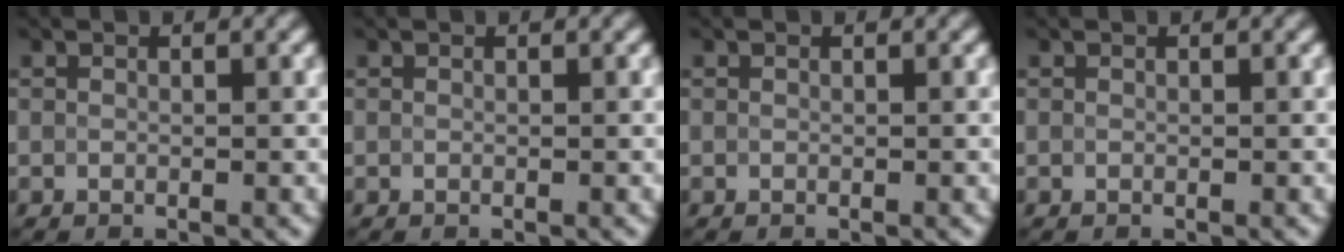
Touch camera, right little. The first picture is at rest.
{"total": 0.0}
{"total": 0.0}
{"total": 0.0}